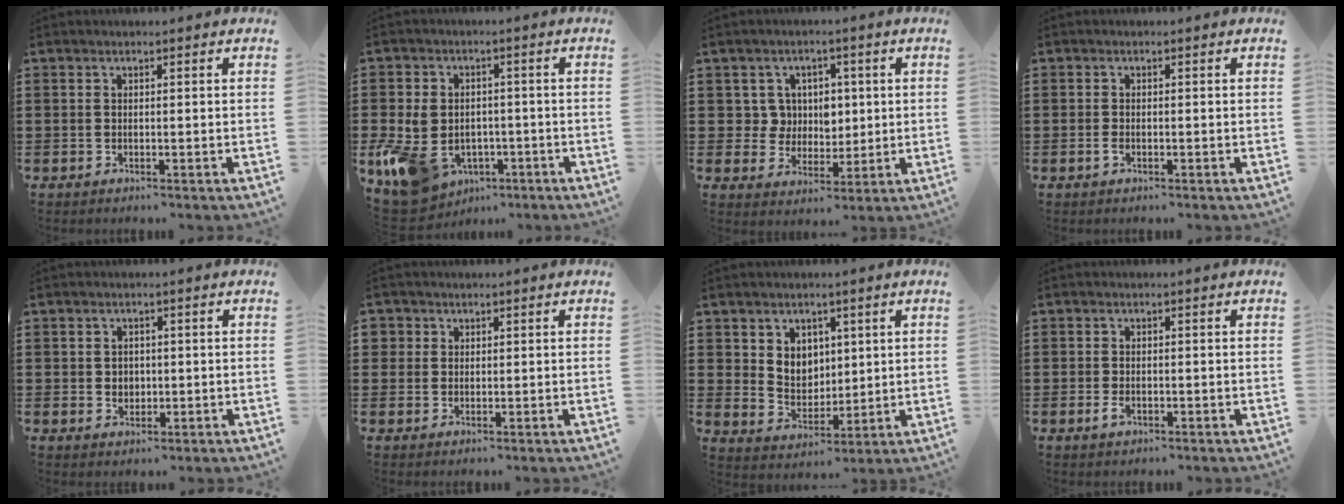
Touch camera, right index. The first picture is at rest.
{"total": 8.4, "force": [-3.0, 6.2, 4.8], "torque": [-0.140, 0.008, -0.058]}
{"total": 5.4, "force": [1.4, 5.0, 1.5], "torque": [-0.049, 0.015, 0.022]}
{"total": 1.0, "force": [-0.5, 0.4, 0.8], "torque": [-0.024, -0.005, -0.010]}
{"total": 1.8, "force": [0.1, 1.7, 0.6], "torque": [-0.017, 0.010, -0.001]}
{"total": 2.0, "force": [0.9, 1.8, 0.2], "torque": [-0.011, 0.010, 0.017]}
{"total": 5.1, "force": [2.8, 4.2, 0.6], "torque": [-0.020, 0.000, 0.049]}
{"total": 1.5, "force": [-0.5, 0.8, 1.1], "torque": [-0.030, -0.002, -0.012]}